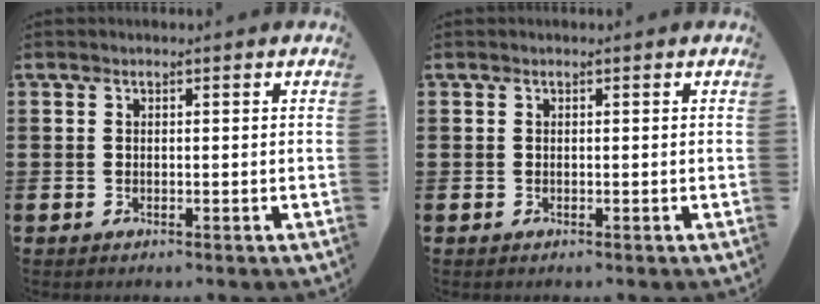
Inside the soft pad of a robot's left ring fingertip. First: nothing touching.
{"total": 0.0}